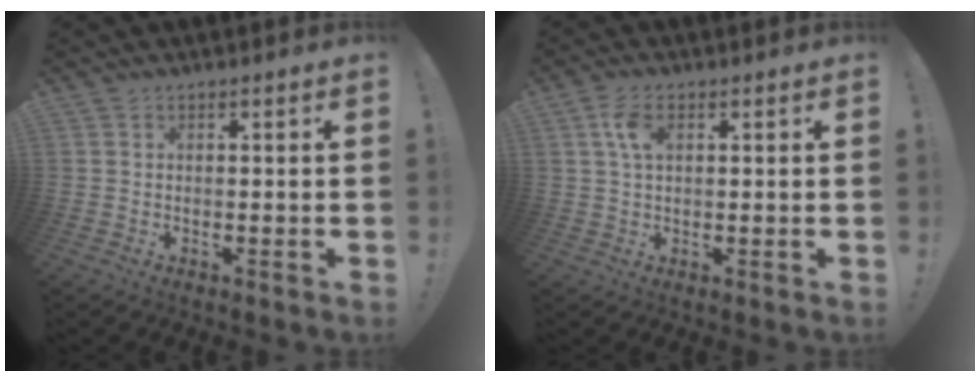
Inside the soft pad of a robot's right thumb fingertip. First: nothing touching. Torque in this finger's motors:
{"motor_torque": [0.58, 0.70, 0.45, -0.08, 0.02]}